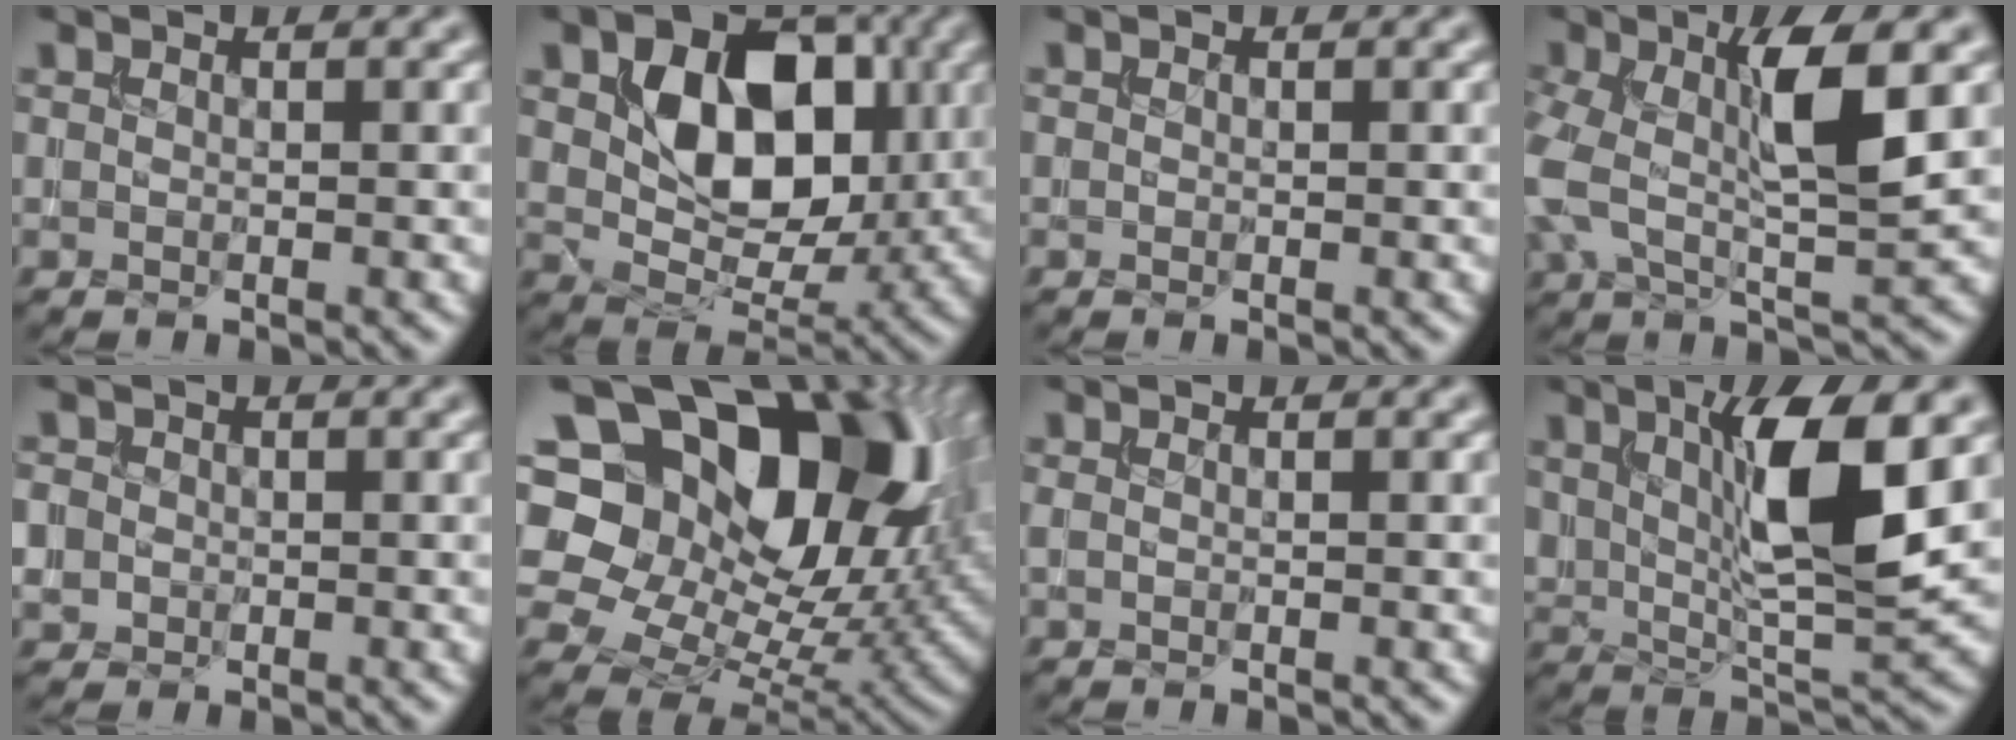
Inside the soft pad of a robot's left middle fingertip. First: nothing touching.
{"total": 9.7, "force": [2.2, 6.5, 6.8], "torque": [-0.119, -0.006, 0.035]}
{"total": 0.0}
{"total": 8.1, "force": [0.8, 3.0, 7.5], "torque": [-0.150, 0.006, 0.009]}
{"total": 2.7, "force": [-0.2, 2.6, 0.8], "torque": [-0.010, 0.007, -0.013]}
{"total": 19.1, "force": [5.8, 13.3, 12.4], "torque": [-0.213, 0.013, 0.117]}
{"total": 0.5, "force": [0.0, 0.3, 0.4], "torque": [-0.009, 0.000, -0.001]}
{"total": 8.5, "force": [2.6, 2.5, 7.7], "torque": [-0.138, -0.010, 0.049]}